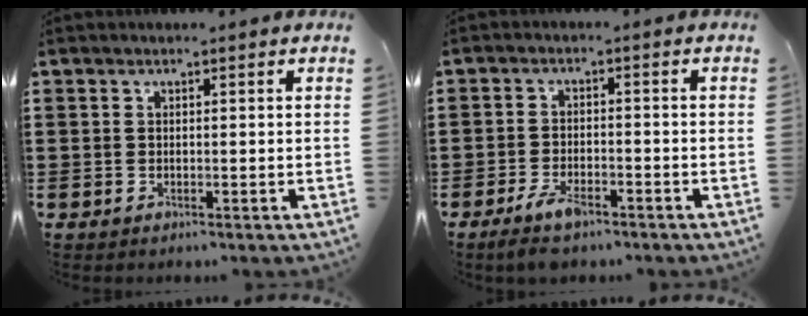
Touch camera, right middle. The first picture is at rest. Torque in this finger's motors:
{"motor_torque": [1.24, 0.81, 0.52, 0.10]}